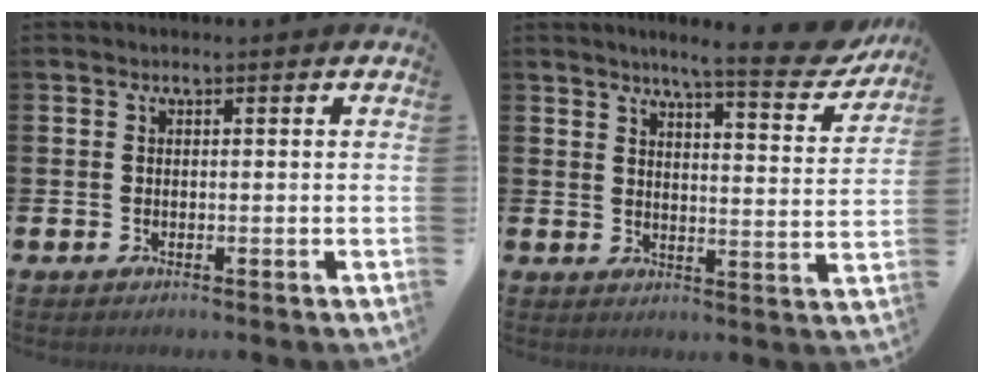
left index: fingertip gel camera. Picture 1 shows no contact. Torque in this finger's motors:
{"motor_torque": [0.97, -1.17, 0.44, 0.10]}